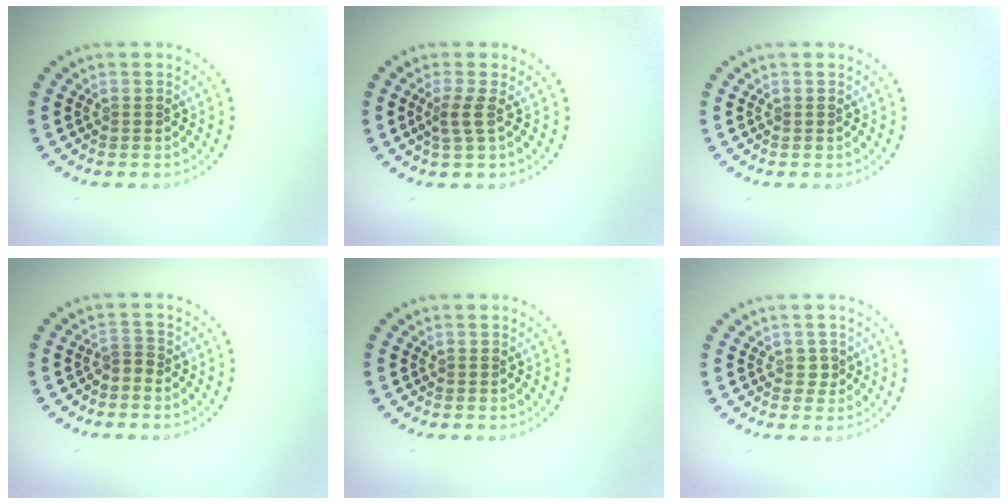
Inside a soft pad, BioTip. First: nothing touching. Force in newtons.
{"total": 1.9, "press": 1.3, "slide": 1.3}
{"total": 0.0}
{"total": 1.2, "press": 0.8, "slide": 0.9}
{"total": 0.0}
{"total": 1.0, "press": 1.0, "slide": 0.4}